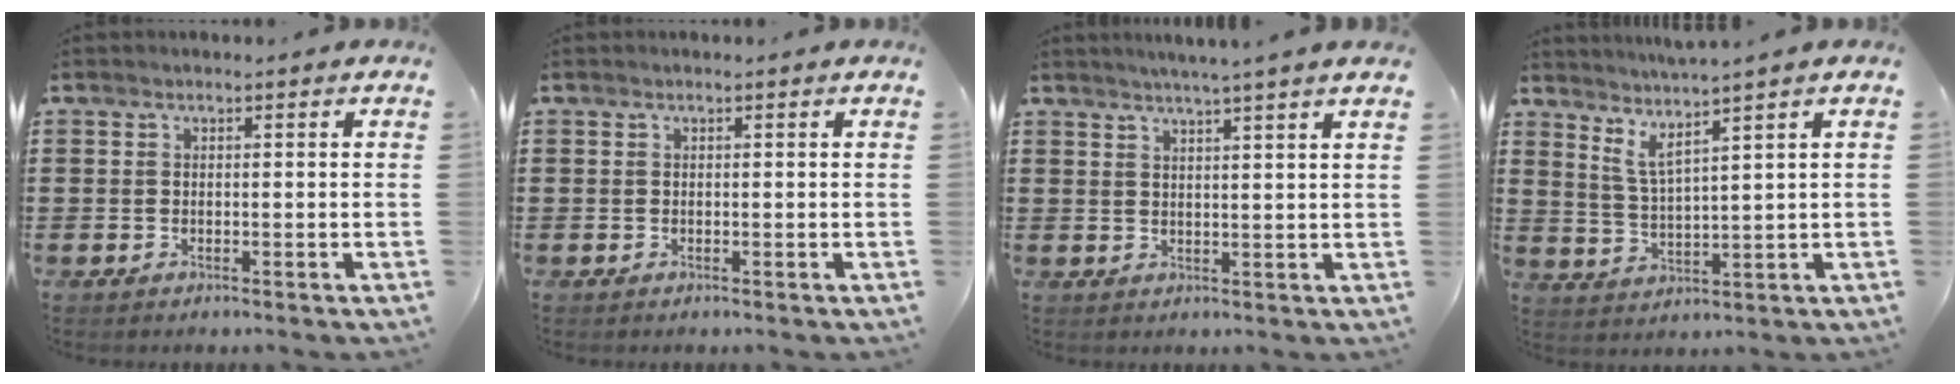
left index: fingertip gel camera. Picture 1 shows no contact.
{"total": 0.0}
{"total": 2.8, "force": [2.4, -1.0, 0.9], "torque": [-0.022, -0.008, 0.042]}
{"total": 3.8, "force": [2.8, -0.1, 2.5], "torque": [-0.059, -0.016, 0.045]}